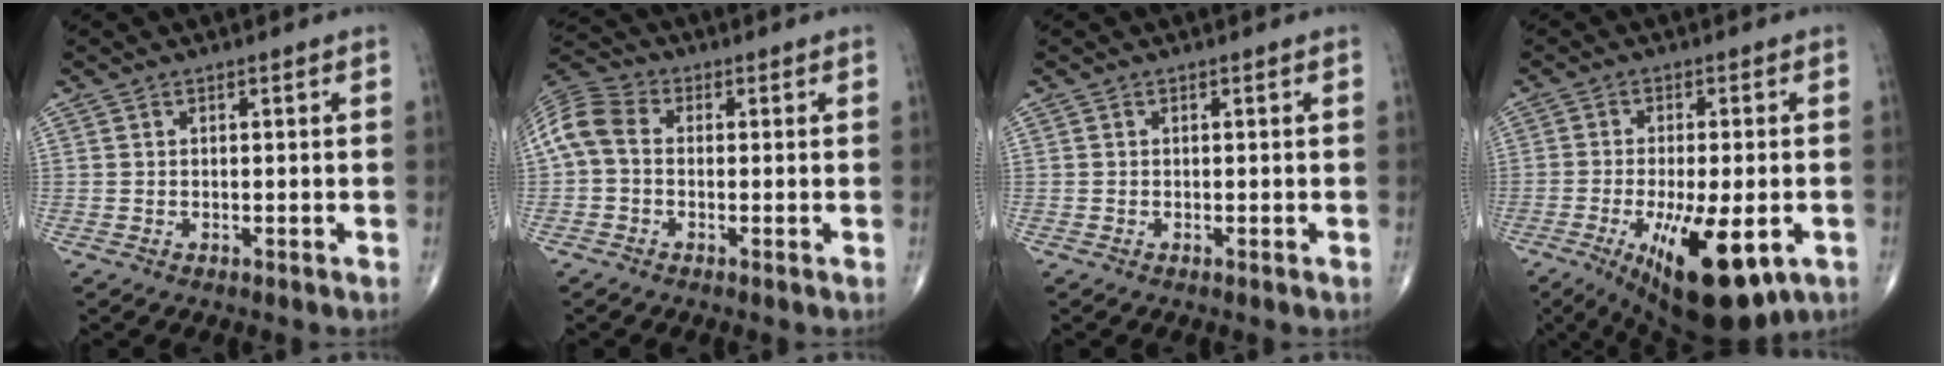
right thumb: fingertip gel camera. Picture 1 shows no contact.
{"total": 7.8, "force": [-0.1, 5.6, 5.4], "torque": [-0.112, 0.023, -0.017]}
{"total": 0.0}
{"total": 16.8, "force": [-6.3, 6.1, 14.3], "torque": [-0.212, -0.012, -0.080]}